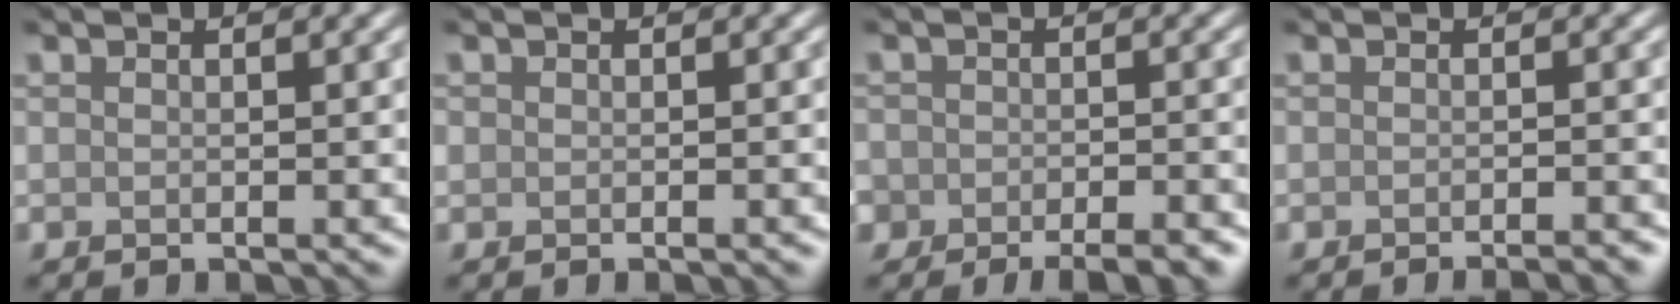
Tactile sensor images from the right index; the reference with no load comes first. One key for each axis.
{"total": 0.6, "fx": -0.3, "fy": 0.3, "fz": 0.4, "tx": -0.005, "ty": -0.003, "tz": -0.002}
{"total": 7.1, "fx": -5.3, "fy": 3.8, "fz": 2.8, "tx": 0.001, "ty": -0.006, "tz": -0.065}
{"total": 2.9, "fx": -2.2, "fy": 0.5, "fz": 1.7, "tx": -0.011, "ty": 0.006, "tz": -0.032}